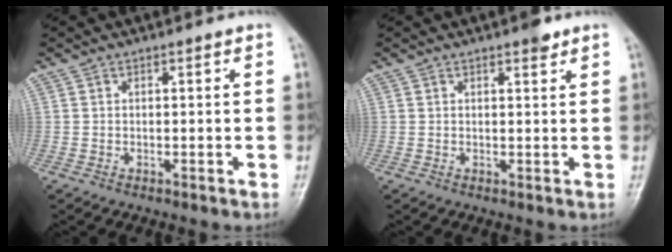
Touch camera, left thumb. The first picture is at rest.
{"total": 2.2, "force": [1.5, 0.8, 1.3], "torque": [-0.012, -0.007, 0.019]}